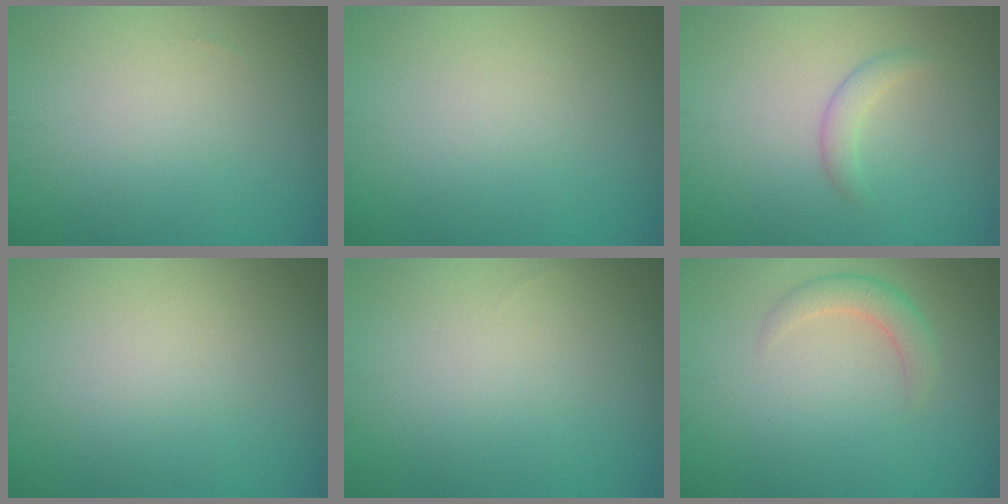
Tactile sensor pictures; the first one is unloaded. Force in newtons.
{"total": 0.0}
{"total": 1.4, "press": 1.4, "slide": 0.0}
{"total": 0.0}
{"total": 0.0}
{"total": 2.0, "press": 1.9, "slide": 0.2}